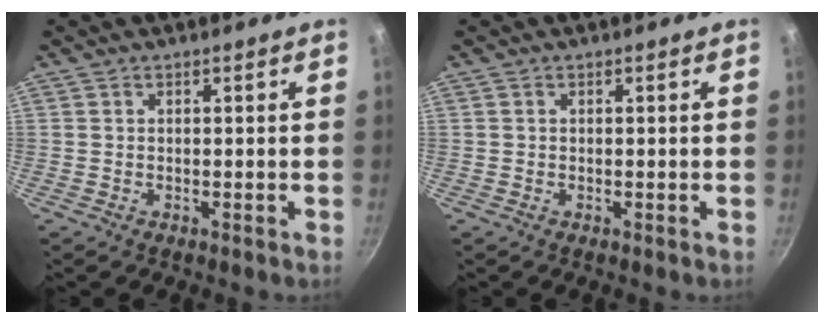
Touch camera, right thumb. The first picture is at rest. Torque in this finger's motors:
{"motor_torque": [0.17, 0.05, 0.00, 0.42, 0.03]}